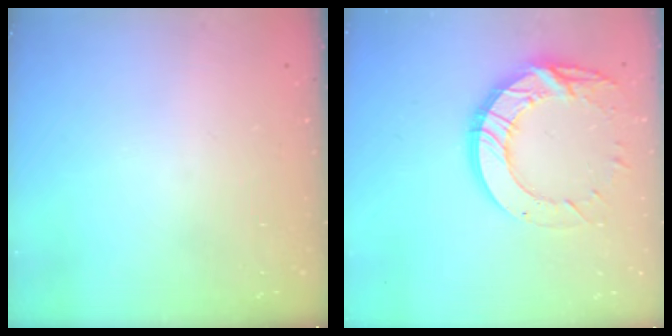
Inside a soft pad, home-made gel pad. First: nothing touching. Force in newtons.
{"total": 15.8, "press": 15.8, "slide": 1.1}